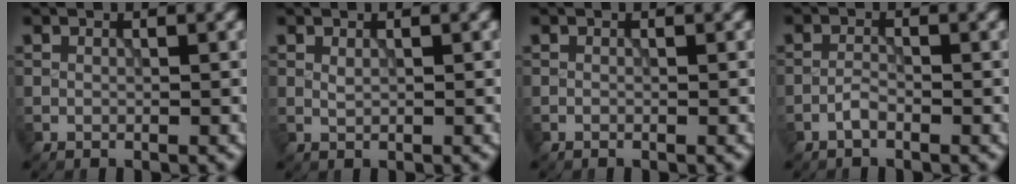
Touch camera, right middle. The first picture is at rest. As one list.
[{"total": 0.5, "force": [0.3, 0.2, 0.4], "torque": [-0.011, 0.000, 0.006]}, {"total": 0.0}, {"total": 1.1, "force": [-0.8, 0.3, 0.7], "torque": [-0.013, 0.004, -0.019]}]